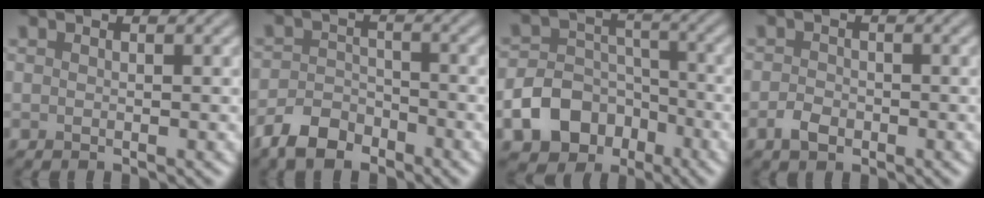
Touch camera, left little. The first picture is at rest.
{"total": 3.8, "force": [-2.8, 2.0, 1.6], "torque": [-0.028, -0.001, -0.062]}
{"total": 8.2, "force": [-4.2, 6.2, 3.1], "torque": [-0.038, -0.015, -0.089]}
{"total": 1.8, "force": [-0.9, 1.2, 1.0], "torque": [-0.018, 0.000, -0.021]}